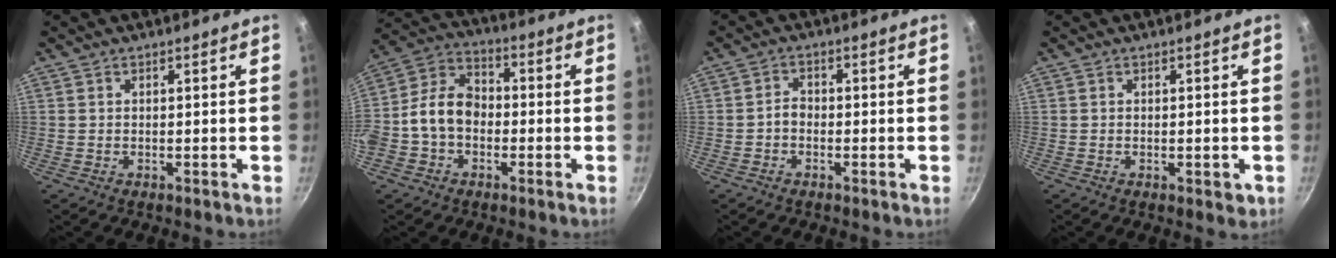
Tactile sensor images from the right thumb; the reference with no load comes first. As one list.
[{"total": 11.7, "force": [-2.1, 8.7, 7.5], "torque": [-0.110, 0.043, -0.057]}, {"total": 2.2, "force": [-0.9, 1.6, 1.3], "torque": [-0.018, 0.017, -0.020]}, {"total": 2.4, "force": [-0.6, 1.0, 2.1], "torque": [-0.028, -0.004, -0.008]}]